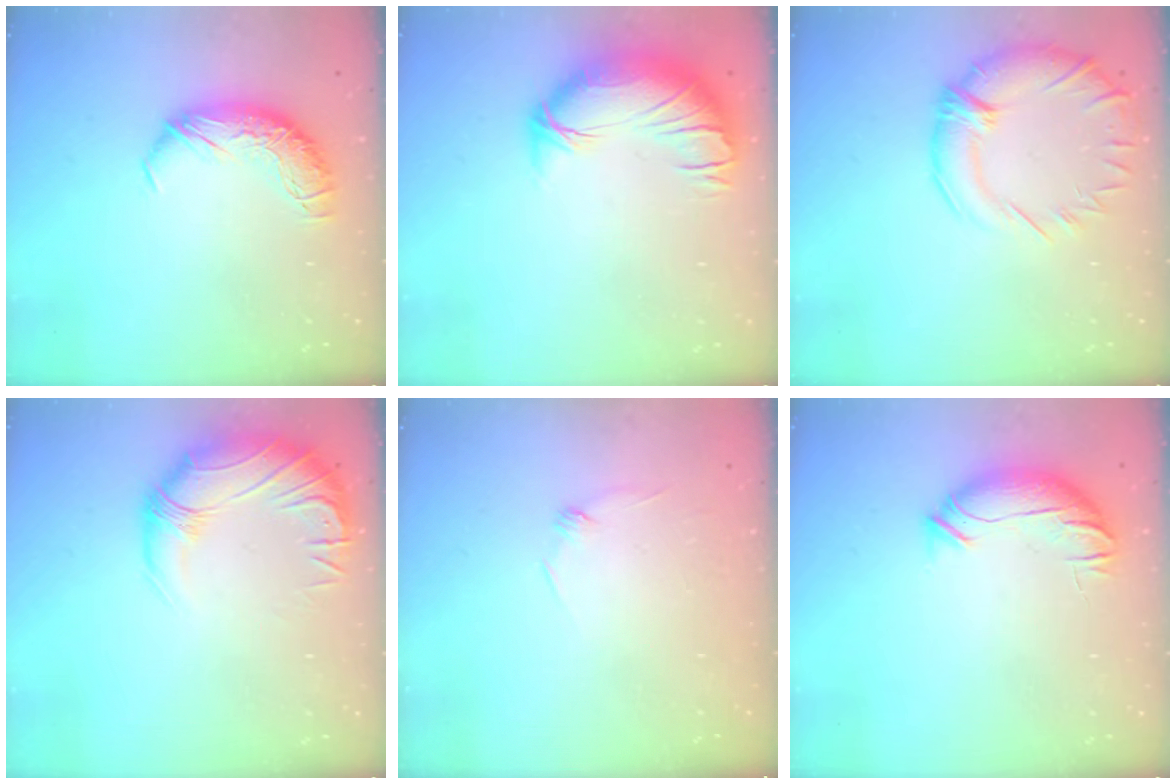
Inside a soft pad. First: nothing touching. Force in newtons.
{"total": 2.5, "press": 1.2, "slide": 2.2}
{"total": 5.2, "press": 3.3, "slide": 4.0}
{"total": 2.9, "press": 0.4, "slide": 2.9}
{"total": 8.1, "press": 8.1, "slide": 0.6}
{"total": 4.0, "press": 3.5, "slide": 1.9}